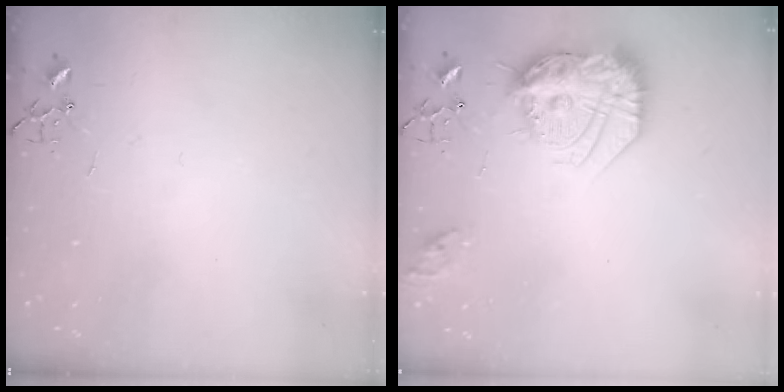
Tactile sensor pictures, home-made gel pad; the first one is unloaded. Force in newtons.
{"total": 20.9, "press": 20.8, "slide": 1.7}